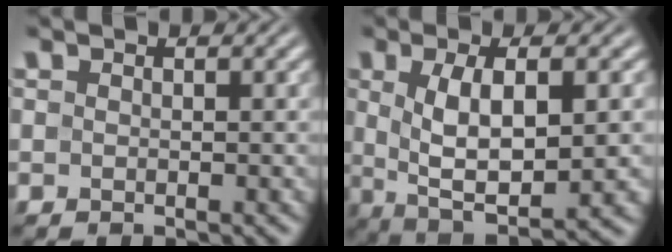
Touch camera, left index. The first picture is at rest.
{"total": 7.5, "force": [0.3, 2.9, 6.9], "torque": [-0.128, -0.006, 0.009]}